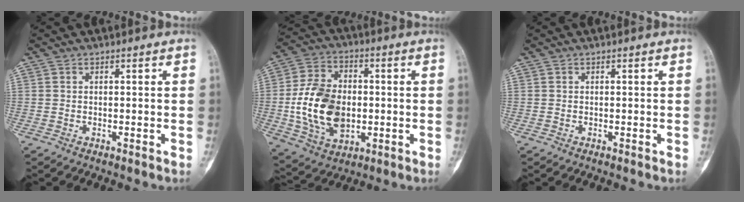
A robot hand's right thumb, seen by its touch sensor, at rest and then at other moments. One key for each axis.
{"total": 16.7, "fx": -1.3, "fy": 11.5, "fz": 12.0, "tx": -0.202, "ty": 0.006, "tz": -0.014}
{"total": 0.0}